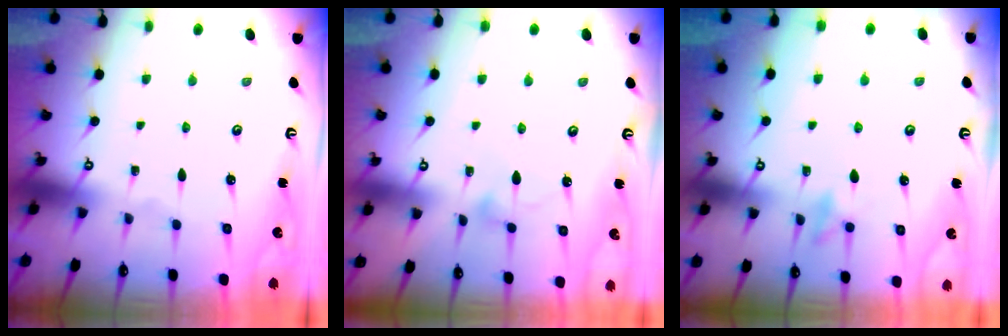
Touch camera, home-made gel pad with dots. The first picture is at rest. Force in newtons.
{"total": 6.4, "press": 6.4, "slide": 0.5}
{"total": 8.4, "press": 8.3, "slide": 1.7}